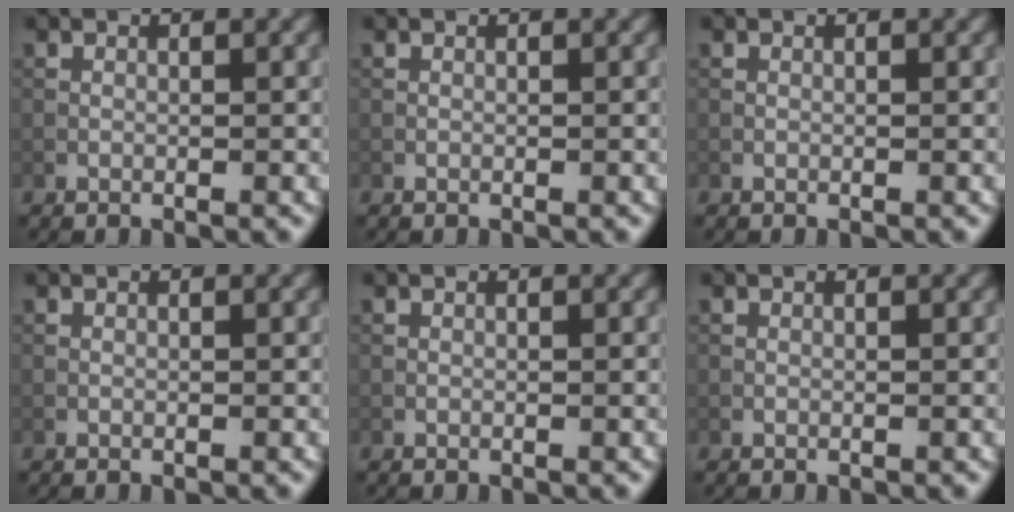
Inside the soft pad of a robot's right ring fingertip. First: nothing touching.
{"total": 0.0}
{"total": 0.0}
{"total": 0.0}
{"total": 0.0}
{"total": 0.0}